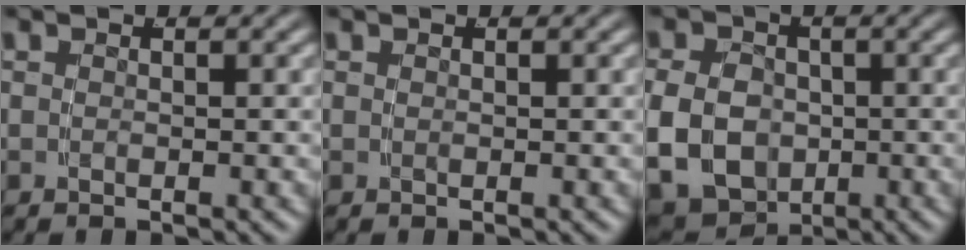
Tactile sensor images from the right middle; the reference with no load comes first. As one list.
[{"total": 0.0}, {"total": 10.0, "force": [-1.6, 8.8, 4.5], "torque": [-0.107, -0.044, -0.016]}]